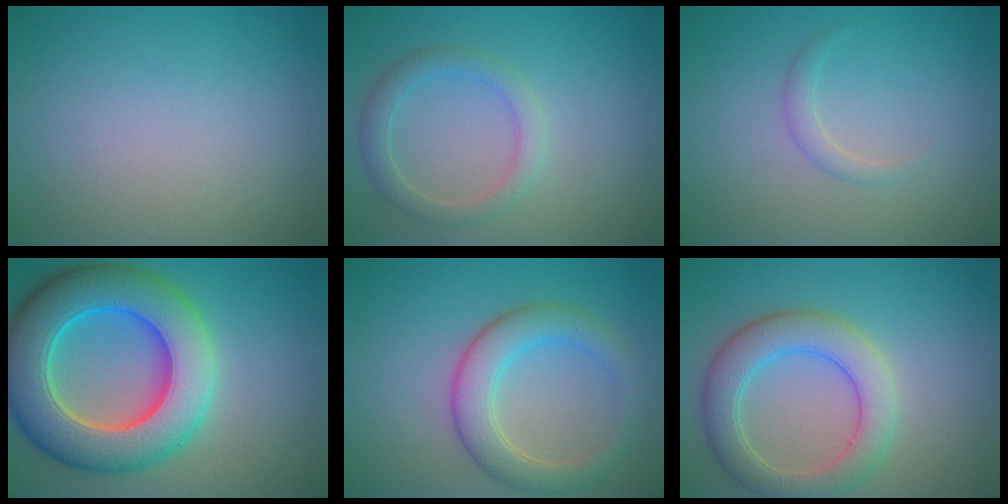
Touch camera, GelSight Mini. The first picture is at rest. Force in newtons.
{"total": 2.4, "press": 2.4, "slide": 0.1}
{"total": 1.1, "press": 1.1, "slide": 0.1}
{"total": 12.0, "press": 12.0, "slide": 0.4}
{"total": 4.8, "press": 4.7, "slide": 0.3}
{"total": 5.3, "press": 5.3, "slide": 0.4}